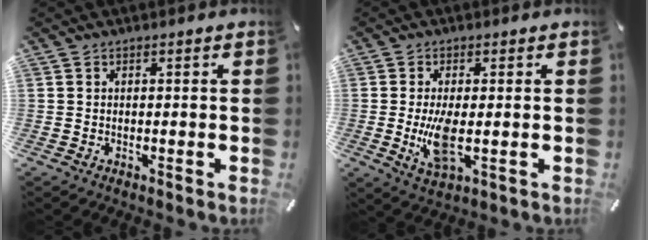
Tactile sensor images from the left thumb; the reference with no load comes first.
{"total": 7.8, "force": [-0.6, 3.0, 7.1], "torque": [-0.162, -0.017, -0.012]}